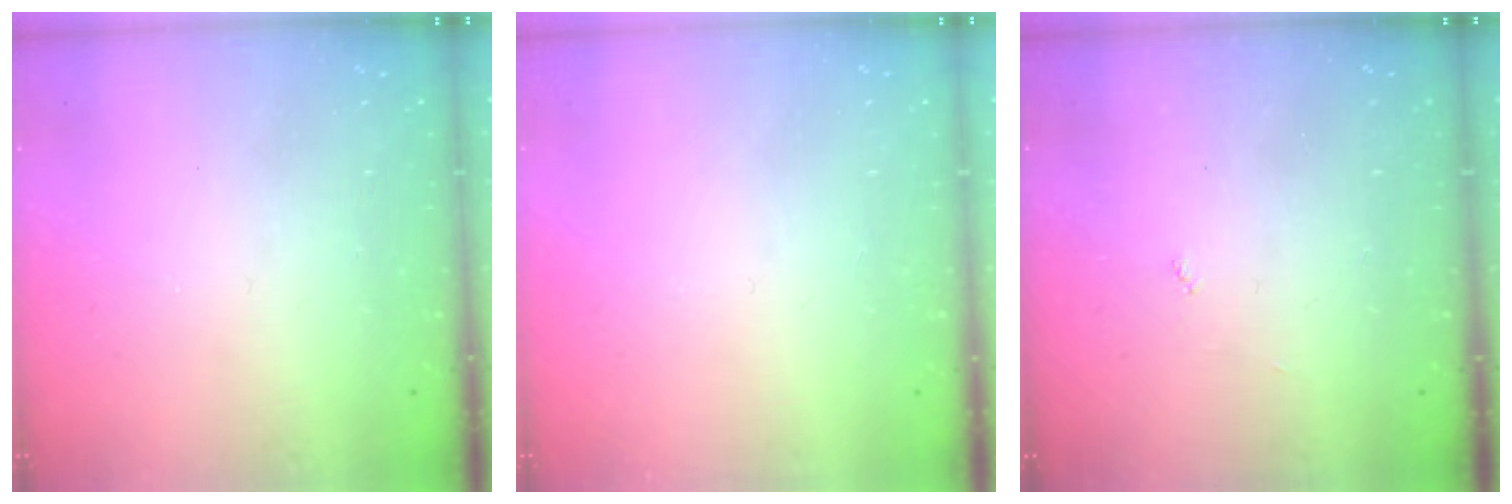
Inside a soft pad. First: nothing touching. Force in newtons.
{"total": 0.0}
{"total": 3.0, "press": 3.0, "slide": 0.2}